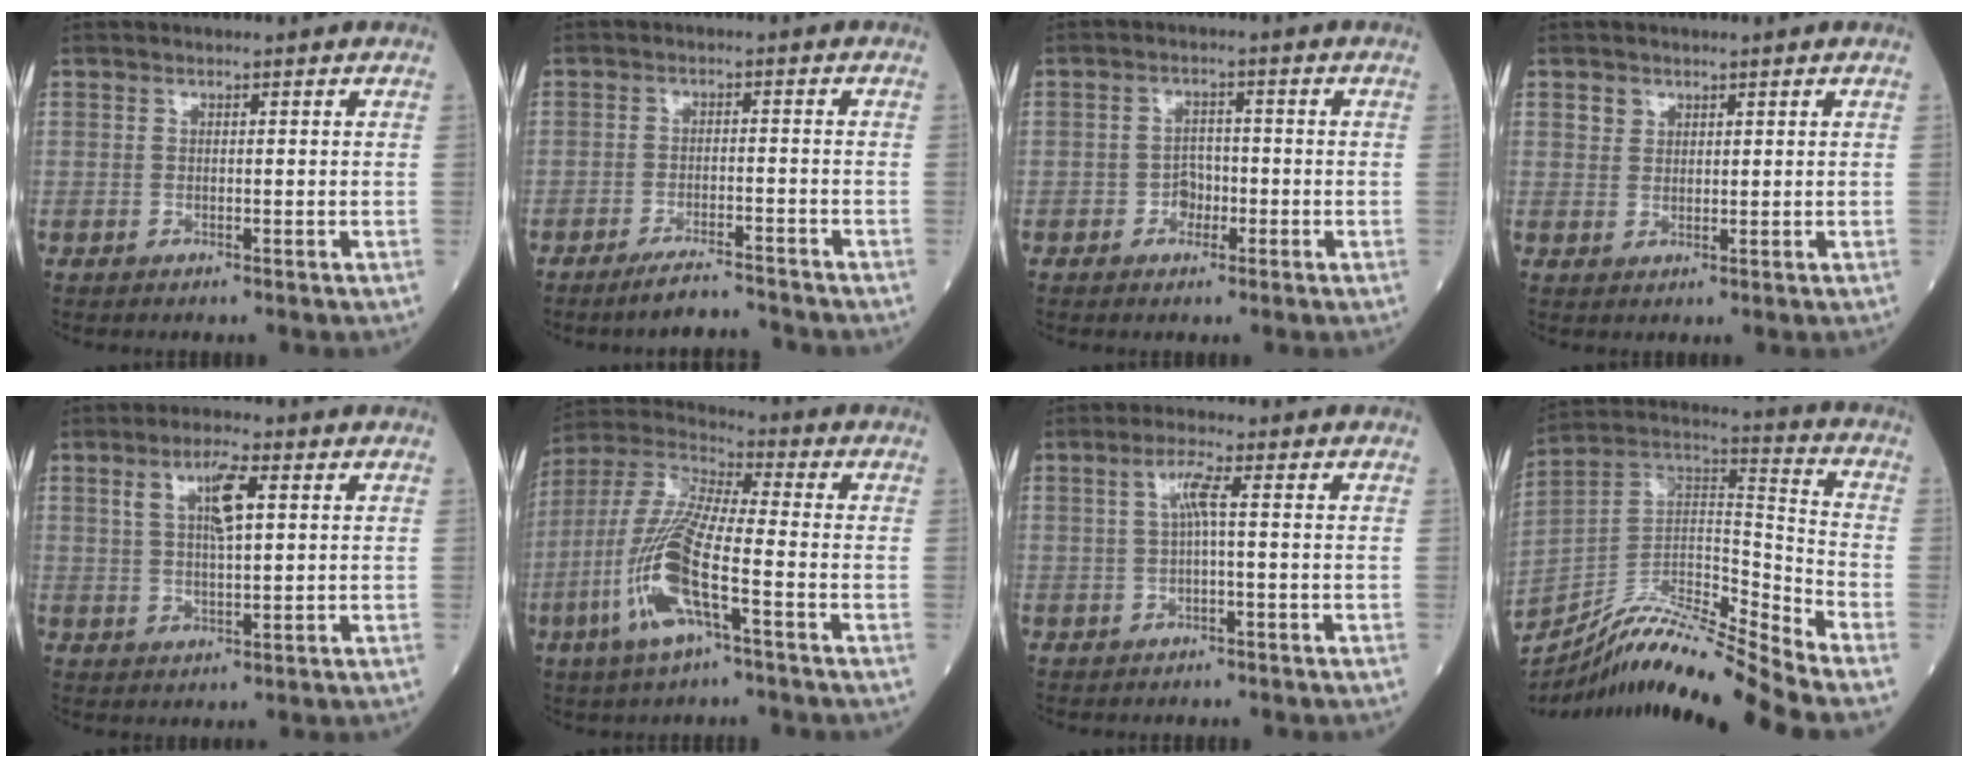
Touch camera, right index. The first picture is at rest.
{"total": 6.1, "force": [-5.8, 0.0, 1.9], "torque": [-0.030, -0.012, -0.098]}
{"total": 2.6, "force": [-1.1, 1.9, 1.4], "torque": [-0.015, 0.008, -0.020]}
{"total": 1.8, "force": [1.1, 1.4, 0.3], "torque": [0.003, 0.004, 0.017]}
{"total": 6.1, "force": [2.0, 1.2, 5.6], "torque": [-0.108, 0.007, 0.037]}
{"total": 13.9, "force": [-4.8, 2.0, 12.9], "torque": [-0.281, -0.005, -0.096]}
{"total": 3.0, "force": [0.3, 0.1, 3.0], "torque": [-0.061, 0.009, 0.007]}
{"total": 16.5, "force": [-15.2, -1.8, 6.1], "torque": [-0.102, 0.035, -0.275]}